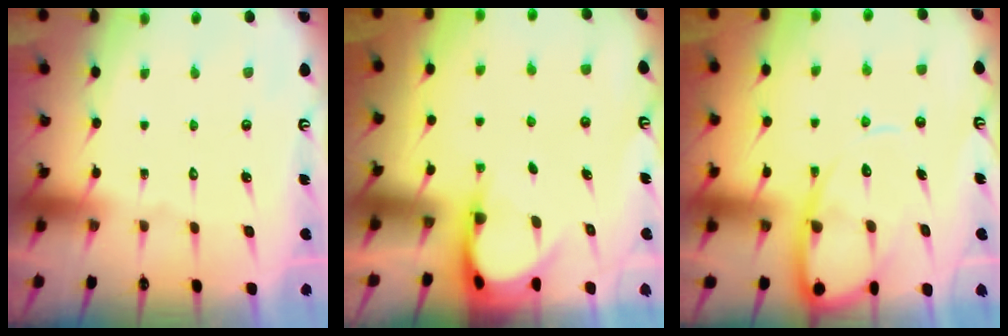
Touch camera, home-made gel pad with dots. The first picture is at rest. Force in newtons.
{"total": 3.7, "press": 3.7, "slide": 0.3}
{"total": 10.5, "press": 10.5, "slide": 0.8}